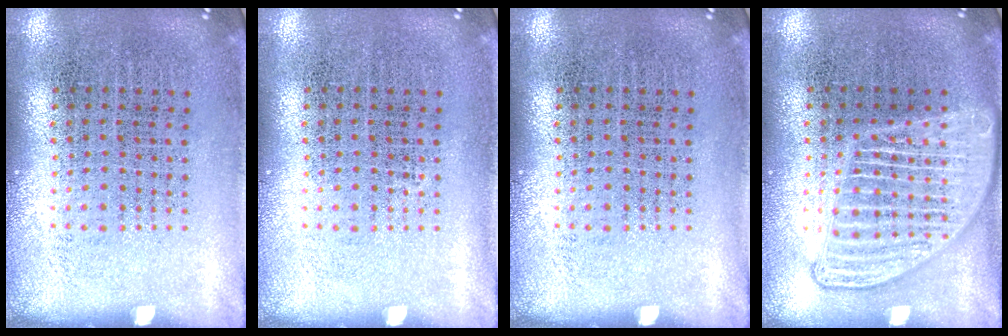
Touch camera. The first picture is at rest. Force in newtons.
{"total": 0.0}
{"total": 0.0}
{"total": 3.0, "press": 3.0, "slide": 0.3}